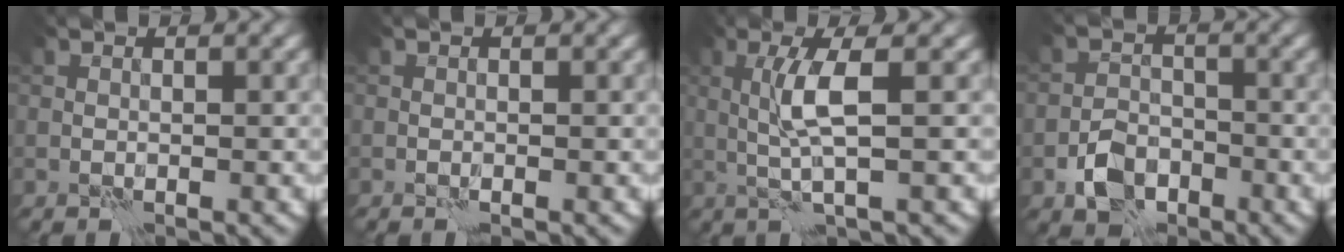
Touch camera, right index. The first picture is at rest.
{"total": 0.0}
{"total": 3.6, "force": [0.4, 0.4, 3.5], "torque": [-0.077, 0.005, 0.011]}
{"total": 3.9, "force": [-2.2, 2.6, 1.9], "torque": [-0.029, 0.001, -0.046]}